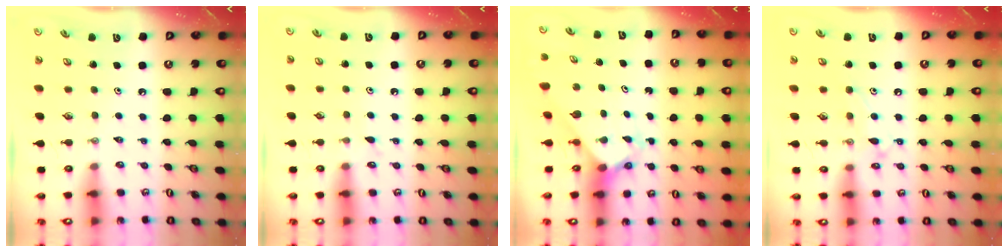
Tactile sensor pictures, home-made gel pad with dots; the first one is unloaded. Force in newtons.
{"total": 5.4, "press": 5.4, "slide": 0.7}
{"total": 2.5, "press": 2.5, "slide": 0.2}
{"total": 10.1, "press": 10.1, "slide": 0.8}